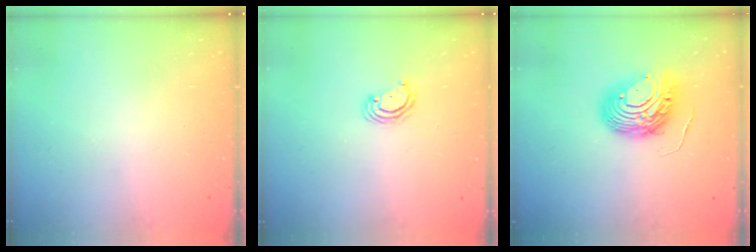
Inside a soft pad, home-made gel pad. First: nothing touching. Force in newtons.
{"total": 3.8, "press": 3.8, "slide": 0.4}
{"total": 10.5, "press": 10.5, "slide": 0.9}